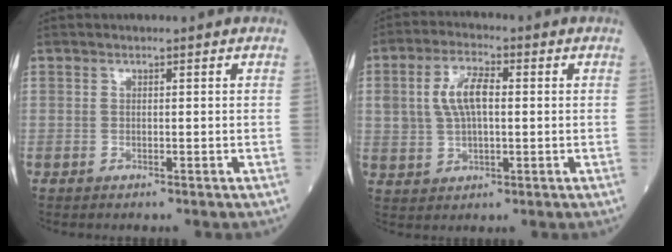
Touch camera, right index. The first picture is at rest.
{"total": 7.3, "force": [1.1, 3.4, 6.3], "torque": [-0.133, 0.015, 0.024]}